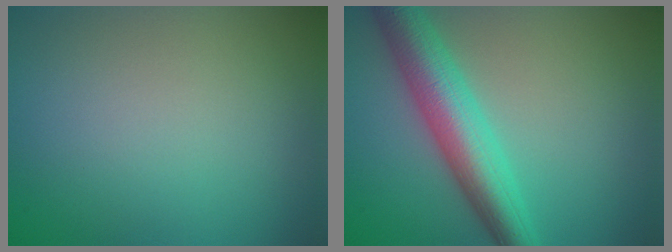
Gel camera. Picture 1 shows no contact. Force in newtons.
{"total": 6.9, "press": 6.9, "slide": 0.1}